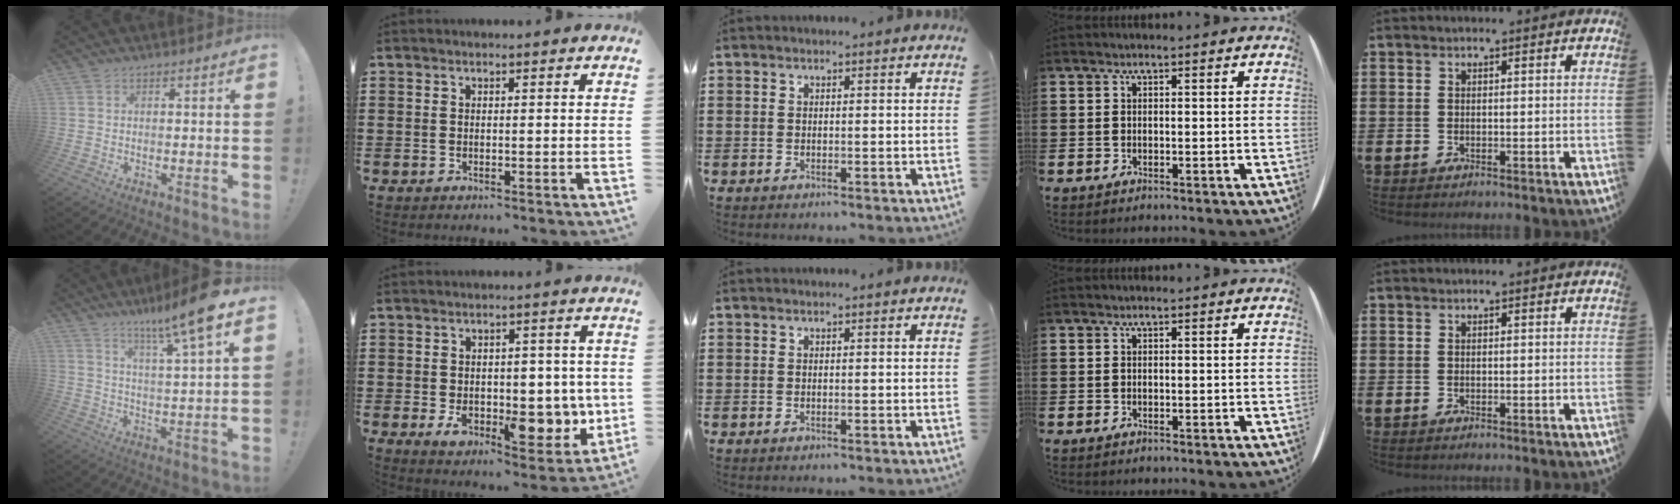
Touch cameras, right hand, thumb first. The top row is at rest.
{"thumb": {"total": 13.3, "force": [8.5, 0.9, 10.2], "torque": [-0.161, -0.049, 0.128]}, "index": {"total": 9.2, "force": [-1.2, 5.9, 7.0], "torque": [-0.083, 0.000, -0.013]}}